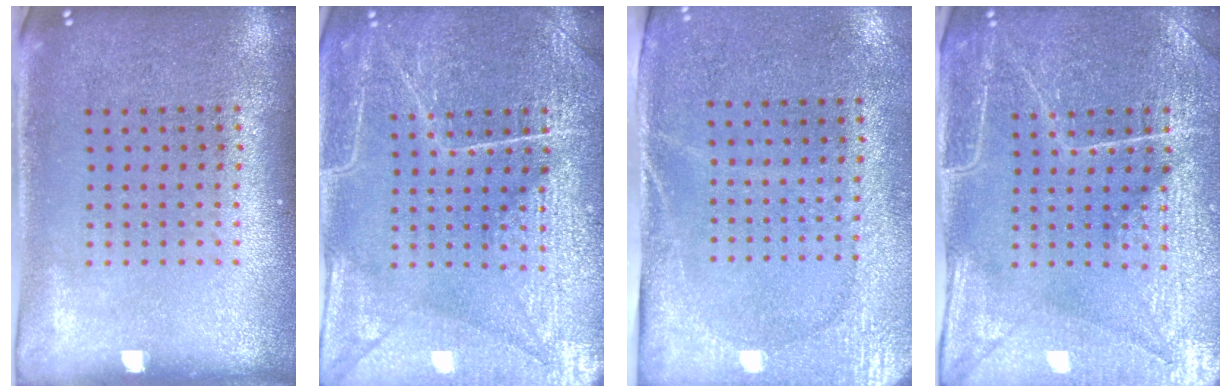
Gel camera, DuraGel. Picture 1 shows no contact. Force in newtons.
{"total": 4.1, "press": 4.1, "slide": 0.4}
{"total": 2.7, "press": 2.3, "slide": 1.4}
{"total": 4.5, "press": 4.2, "slide": 1.5}